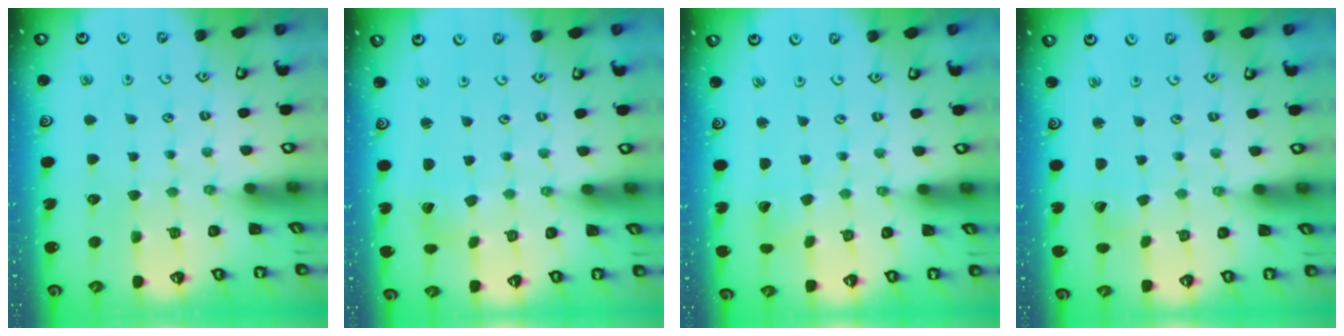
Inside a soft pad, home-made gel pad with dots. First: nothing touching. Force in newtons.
{"total": 2.8, "press": 2.8, "slide": 0.1}
{"total": 1.7, "press": 1.7, "slide": 0.3}
{"total": 0.8, "press": 0.8, "slide": 0.0}